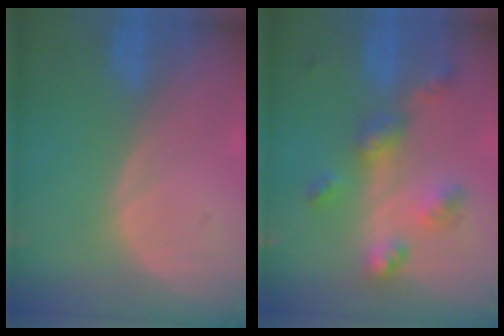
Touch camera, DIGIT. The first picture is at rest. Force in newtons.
{"total": 6.8, "press": 6.0, "slide": 3.2}